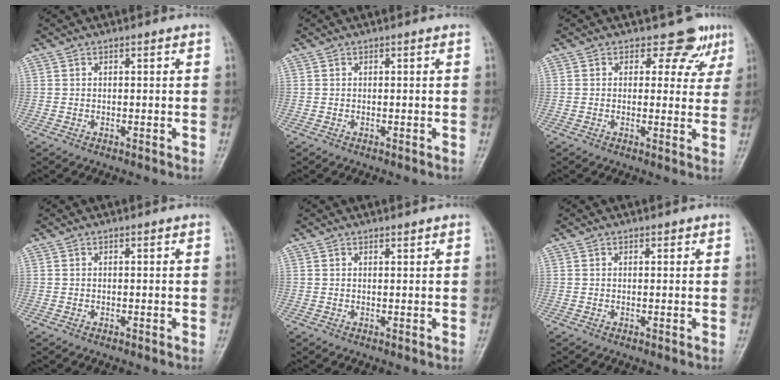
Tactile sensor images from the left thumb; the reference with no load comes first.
{"total": 0.0}
{"total": 5.4, "force": [3.8, 3.6, 1.5], "torque": [0.016, -0.022, 0.034]}
{"total": 0.0}
{"total": 0.7, "force": [0.7, 0.2, 0.2], "torque": [-0.006, -0.006, 0.010]}
{"total": 0.9, "force": [0.6, 0.5, 0.5], "torque": [-0.002, -0.002, 0.005]}